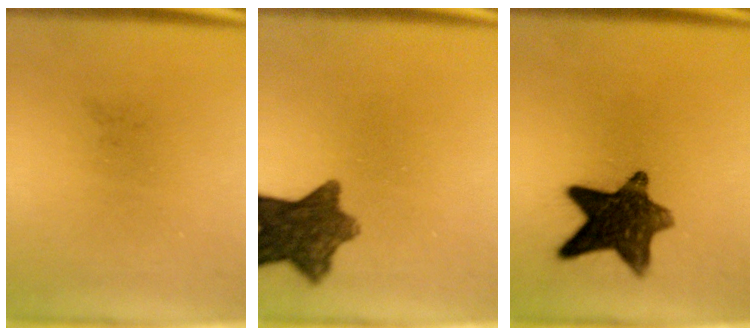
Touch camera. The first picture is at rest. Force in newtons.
{"total": 10.0}
{"total": 11.8}